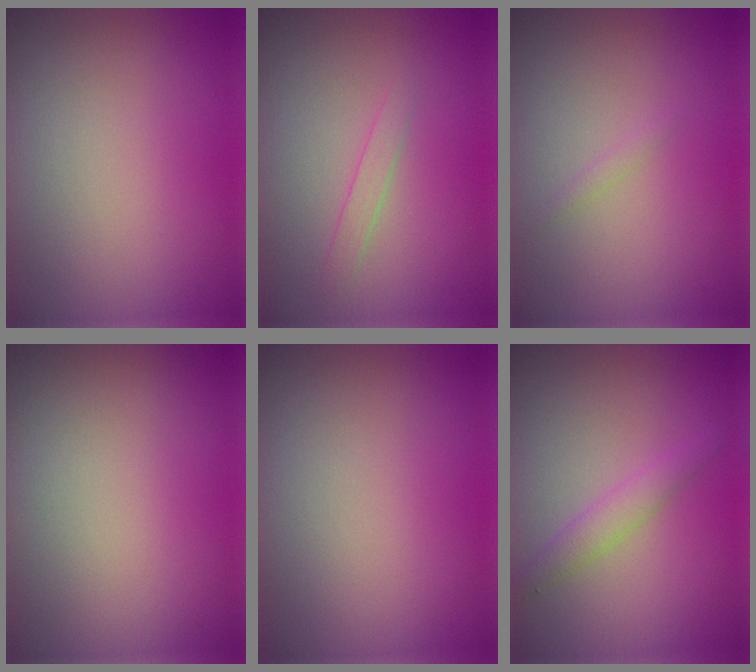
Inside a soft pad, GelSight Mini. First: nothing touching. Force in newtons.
{"total": 1.2, "press": 1.2, "slide": 0.1}
{"total": 0.5, "press": 0.5, "slide": 0.0}
{"total": 0.0}
{"total": 0.0}
{"total": 1.9, "press": 1.9, "slide": 0.1}